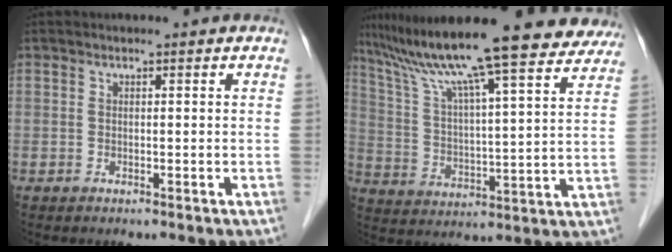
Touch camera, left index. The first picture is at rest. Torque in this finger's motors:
{"motor_torque": [0.11, -1.11, 0.39, 0.21]}